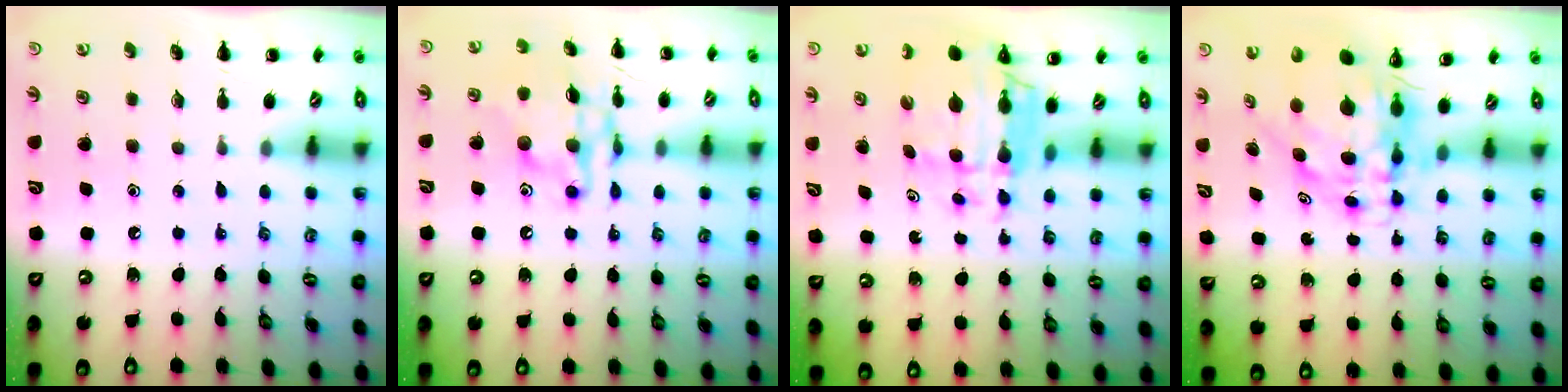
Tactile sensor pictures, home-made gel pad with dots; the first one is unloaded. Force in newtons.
{"total": 14.6, "press": 14.5, "slide": 1.4}
{"total": 8.8, "press": 8.3, "slide": 2.9}
{"total": 8.3, "press": 7.9, "slide": 2.4}